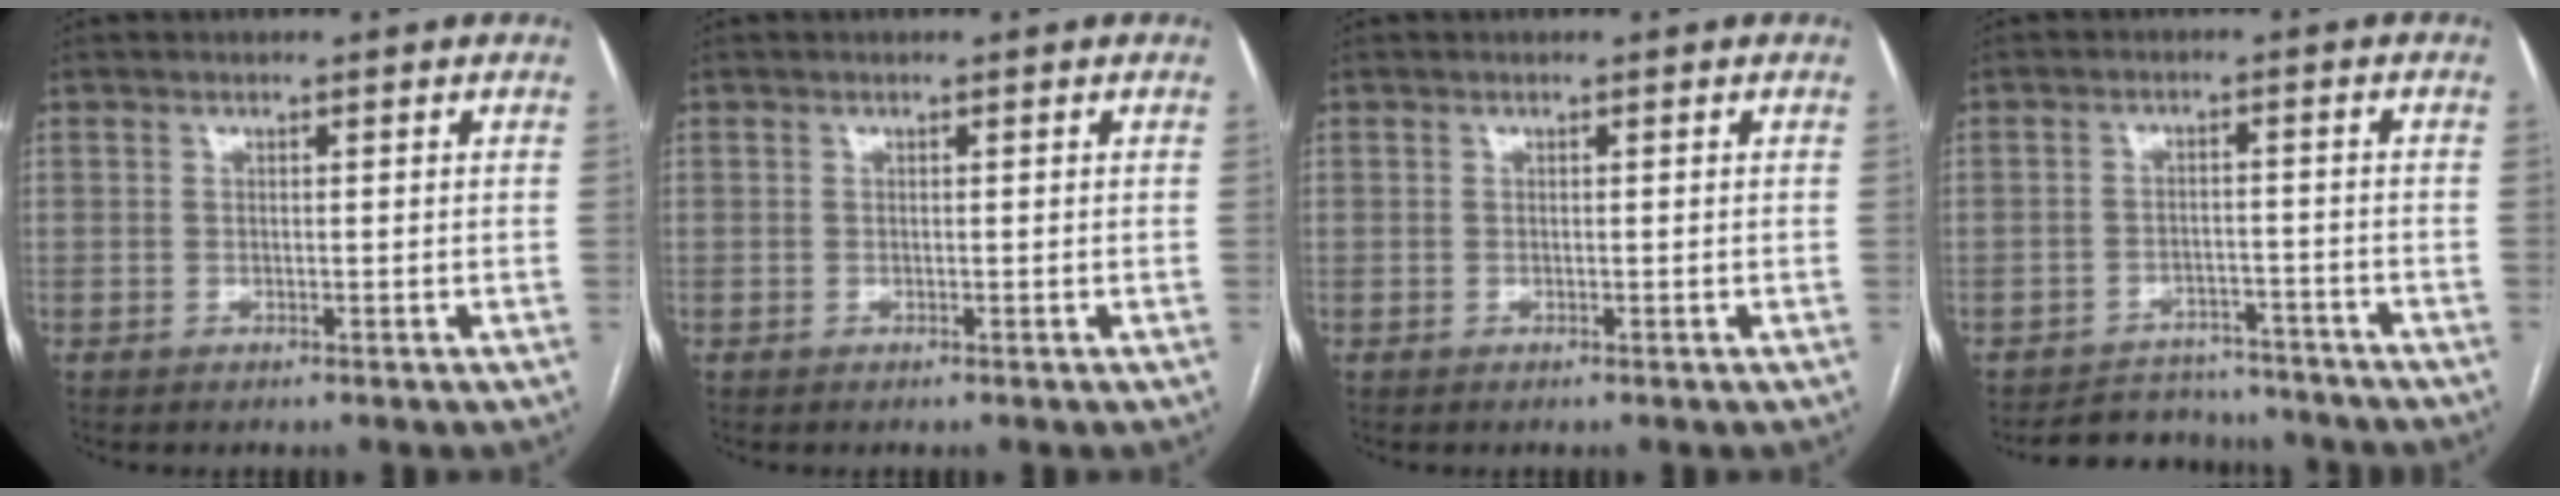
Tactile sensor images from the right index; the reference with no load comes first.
{"total": 0.0}
{"total": 0.0}
{"total": 8.7, "force": [-8.2, 2.8, 0.4], "torque": [0.006, 0.012, -0.113]}